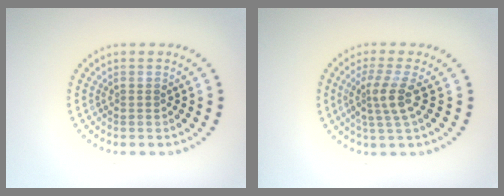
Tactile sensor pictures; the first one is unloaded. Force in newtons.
{"total": 2.9, "press": 2.2, "slide": 1.9}